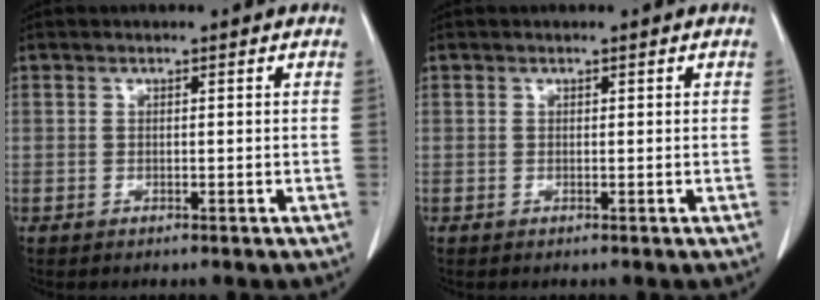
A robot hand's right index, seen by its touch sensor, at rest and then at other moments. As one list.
[{"total": 0.0}]